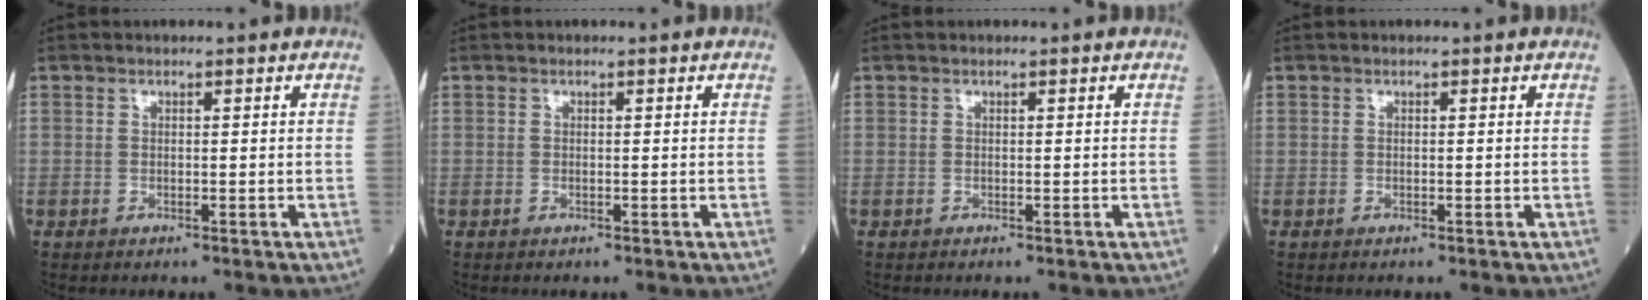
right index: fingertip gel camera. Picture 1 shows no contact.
{"total": 0.0}
{"total": 0.0}
{"total": 0.0}